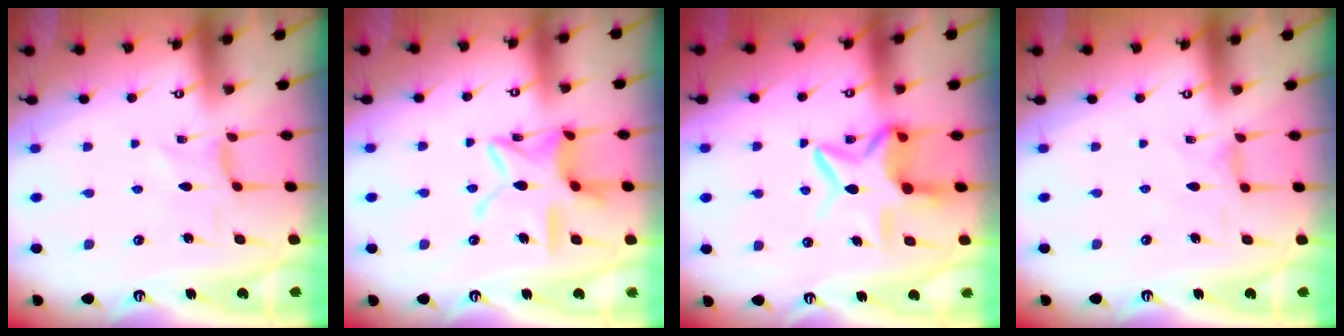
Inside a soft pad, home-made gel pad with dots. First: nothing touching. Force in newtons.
{"total": 14.4, "press": 14.4, "slide": 1.2}
{"total": 10.5, "press": 10.4, "slide": 1.0}
{"total": 1.9, "press": 1.8, "slide": 0.5}